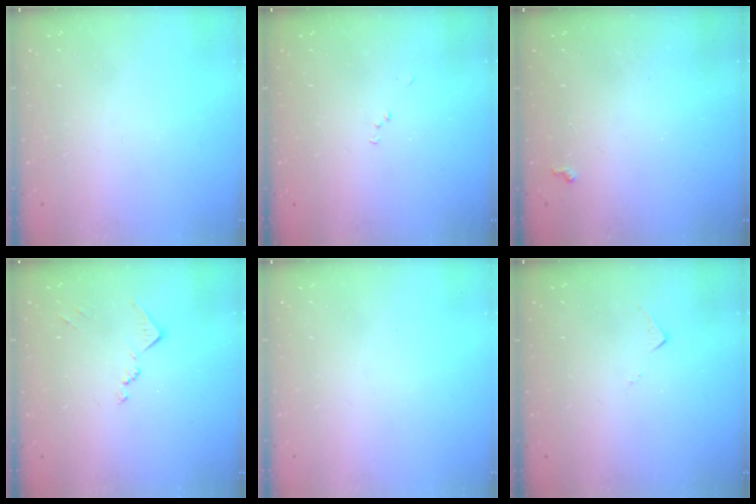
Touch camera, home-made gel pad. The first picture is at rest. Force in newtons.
{"total": 5.9, "press": 5.9, "slide": 0.7}
{"total": 4.1, "press": 4.0, "slide": 0.7}
{"total": 8.9, "press": 8.9, "slide": 0.5}
{"total": 0.0}
{"total": 5.1, "press": 5.0, "slide": 0.7}